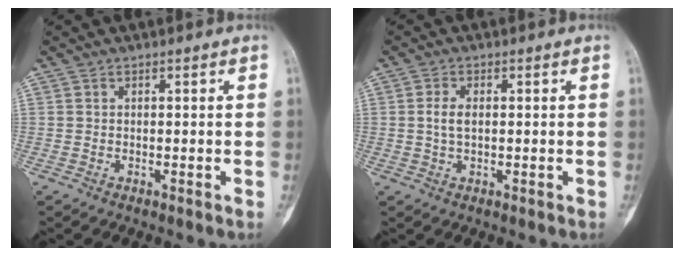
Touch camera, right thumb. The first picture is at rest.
{"total": 3.0, "force": [0.2, 1.6, 2.5], "torque": [-0.056, 0.002, 0.004]}